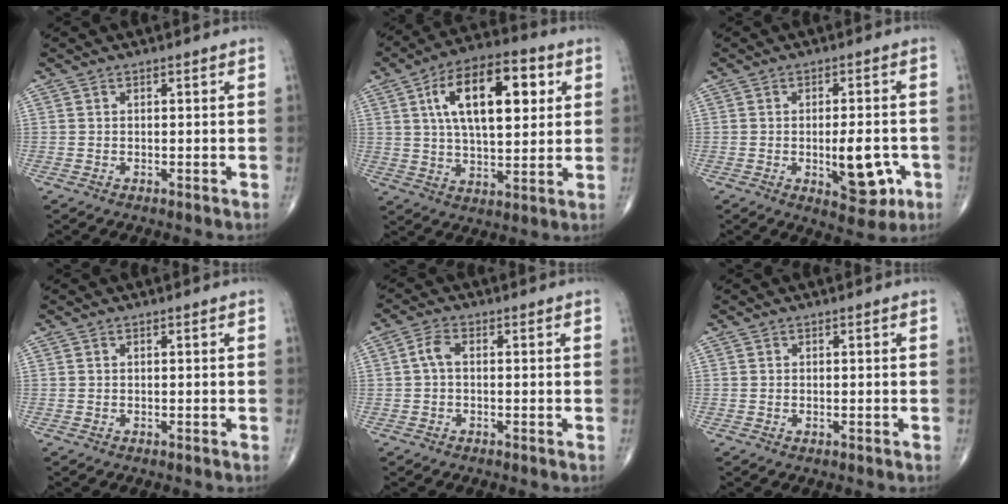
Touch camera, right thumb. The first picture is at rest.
{"total": 18.2, "force": [5.5, 8.5, 15.2], "torque": [-0.224, 0.002, 0.086]}
{"total": 9.2, "force": [-2.4, 4.1, 7.9], "torque": [-0.087, 0.003, -0.021]}
{"total": 0.0}
{"total": 2.9, "force": [0.0, 1.6, 2.4], "torque": [-0.050, 0.009, -0.005]}
{"total": 0.0}